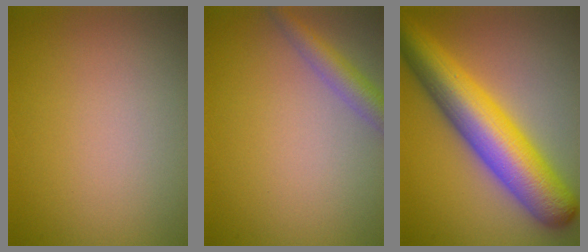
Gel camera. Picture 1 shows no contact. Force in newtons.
{"total": 2.7, "press": 2.7, "slide": 0.2}
{"total": 10.1, "press": 10.1, "slide": 0.2}